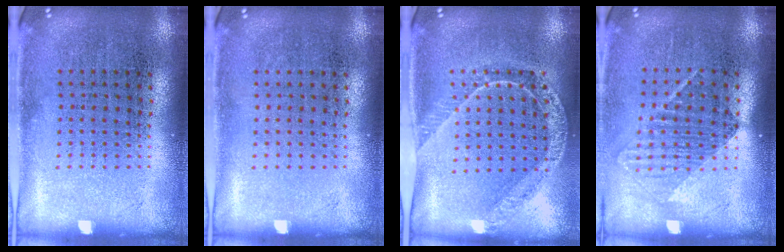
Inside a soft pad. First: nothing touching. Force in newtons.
{"total": 0.0}
{"total": 1.3, "press": 1.3, "slide": 0.2}
{"total": 1.3, "press": 1.0, "slide": 0.8}